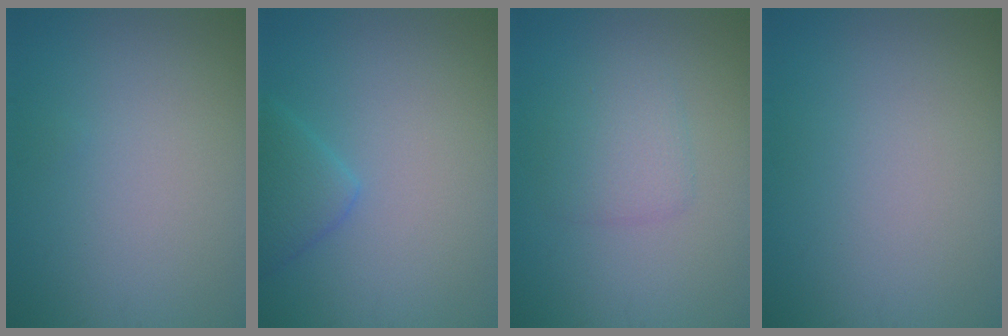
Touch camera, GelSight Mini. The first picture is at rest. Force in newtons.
{"total": 2.3, "press": 2.3, "slide": 0.3}
{"total": 2.3, "press": 2.3, "slide": 0.1}
{"total": 0.0}